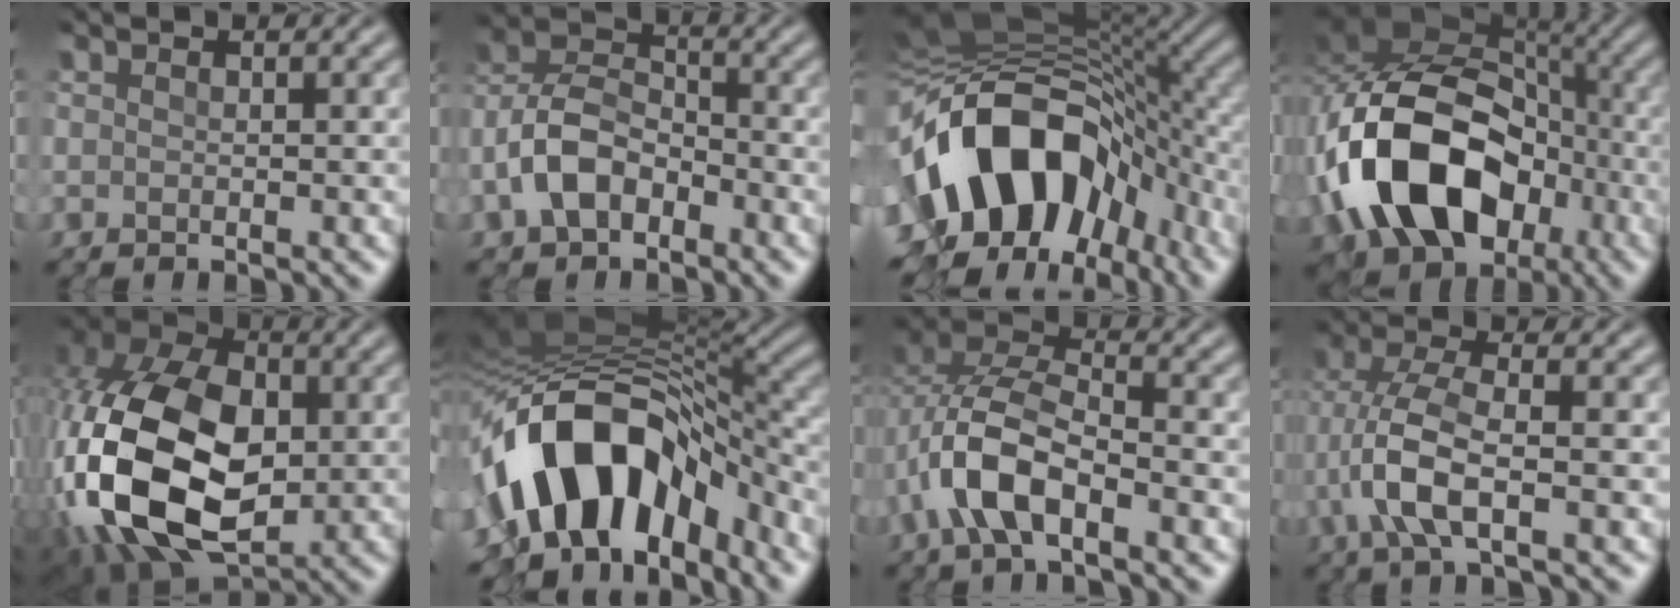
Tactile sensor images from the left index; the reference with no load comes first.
{"total": 5.8, "force": [-2.7, 3.7, 3.7], "torque": [-0.080, 0.013, -0.059]}
{"total": 16.2, "force": [-4.4, 10.6, 11.5], "torque": [-0.195, 0.004, -0.075]}
{"total": 14.0, "force": [-4.3, 9.5, 9.3], "torque": [-0.176, -0.004, -0.080]}
{"total": 15.9, "force": [-2.2, 10.6, 11.7], "torque": [-0.255, -0.002, -0.048]}
{"total": 12.3, "force": [-5.4, 7.0, 8.5], "torque": [-0.136, 0.020, -0.097]}
{"total": 6.5, "force": [-2.7, 3.0, 5.1], "torque": [-0.103, 0.012, -0.054]}
{"total": 5.6, "force": [-1.2, 2.1, 5.0], "torque": [-0.123, 0.012, -0.025]}